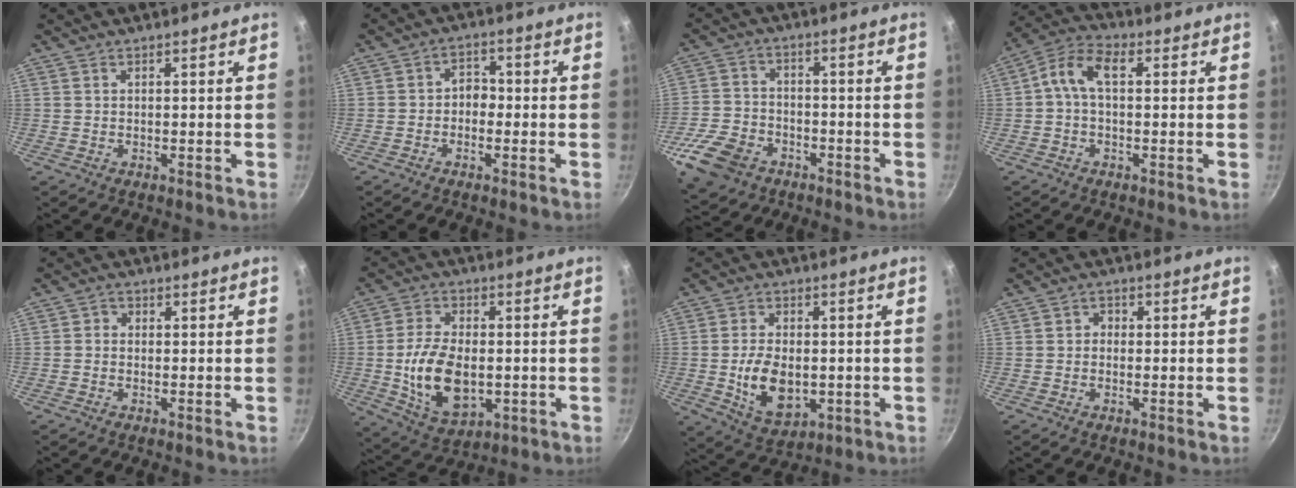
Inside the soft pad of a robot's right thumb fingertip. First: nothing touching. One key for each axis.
{"total": 3.6, "fx": -0.9, "fy": 2.7, "fz": 2.2, "tx": -0.021, "ty": 0.017, "tz": -0.022}
{"total": 13.0, "fx": -6.5, "fy": 9.0, "fz": 6.7, "tx": -0.130, "ty": 0.032, "tz": -0.124}
{"total": 7.4, "fx": 0.8, "fy": 4.3, "fz": 5.9, "tx": -0.116, "ty": 0.028, "tz": -0.001}
{"total": 1.6, "fx": -0.5, "fy": 1.4, "fz": 0.8, "tx": -0.013, "ty": 0.009, "tz": -0.015}
{"total": 14.3, "fx": -1.6, "fy": 8.7, "fz": 11.2, "tx": -0.195, "ty": 0.002, "tz": -0.017}
{"total": 11.2, "fx": -1.4, "fy": 7.2, "fz": 8.5, "tx": -0.135, "ty": -0.002, "tz": -0.012}
{"total": 1.7, "fx": -0.3, "fy": 1.5, "fz": 0.7, "tx": -0.004, "ty": 0.006, "tz": -0.011}